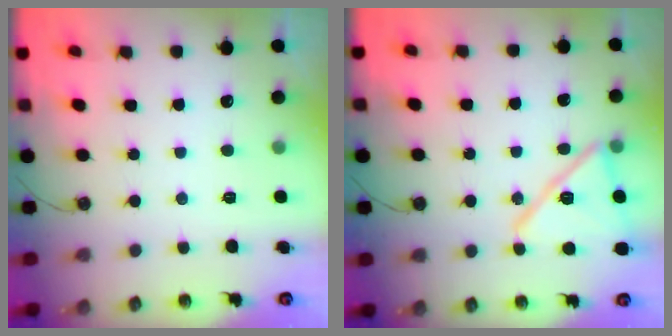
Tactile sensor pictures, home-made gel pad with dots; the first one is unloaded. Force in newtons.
{"total": 15.8, "press": 15.8, "slide": 0.5}